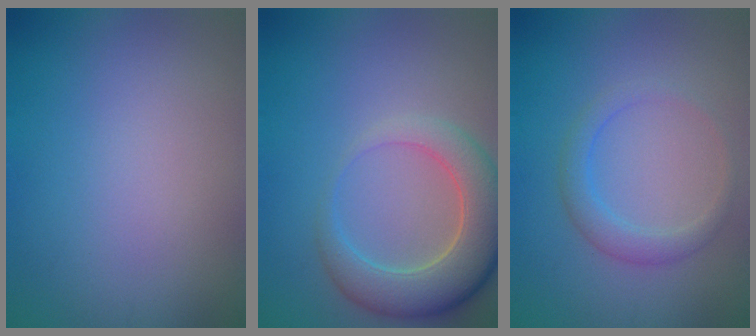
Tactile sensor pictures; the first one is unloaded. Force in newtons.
{"total": 6.5, "press": 6.5, "slide": 0.6}
{"total": 2.3, "press": 2.3, "slide": 0.2}